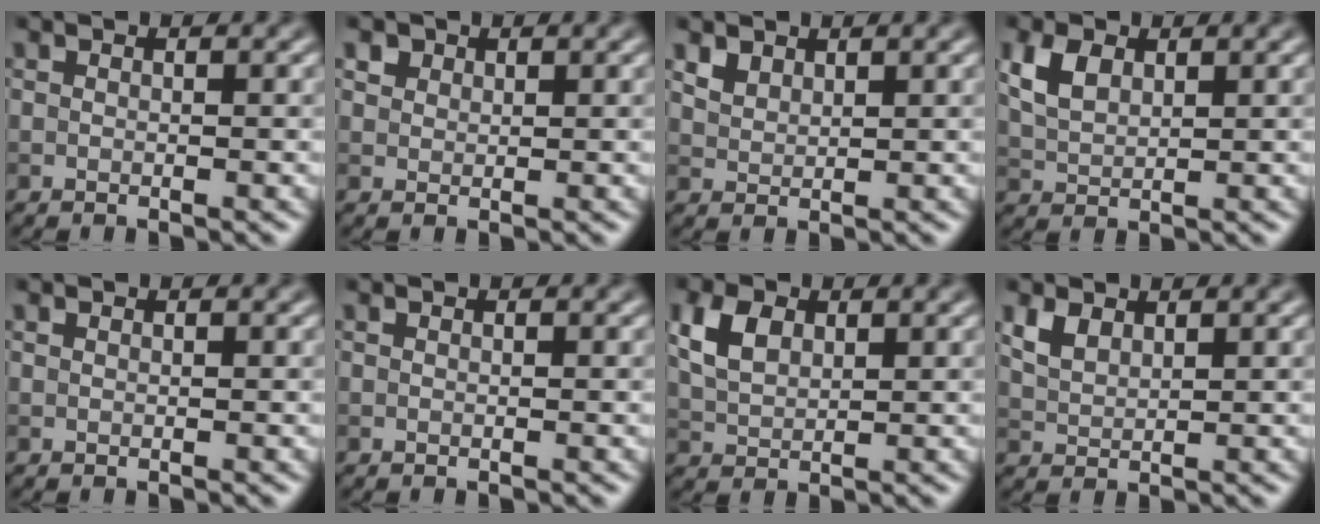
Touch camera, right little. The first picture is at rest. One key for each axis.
{"total": 1.6, "fx": 1.1, "fy": 1.1, "fz": 0.4, "tx": -0.009, "ty": -0.004, "tz": 0.020}
{"total": 1.8, "fx": 1.4, "fy": 1.0, "fz": 0.5, "tx": -0.019, "ty": -0.003, "tz": 0.032}
{"total": 3.4, "fx": 1.5, "fy": 2.1, "fz": 2.2, "tx": -0.055, "ty": 0.004, "tz": 0.031}
{"total": 0.0}
{"total": 0.0}
{"total": 3.8, "fx": 1.5, "fy": 2.4, "fz": 2.5, "tx": -0.061, "ty": 0.005, "tz": 0.028}
{"total": 2.2, "fx": 1.4, "fy": 1.2, "fz": 1.2, "tx": -0.032, "ty": 0.000, "tz": 0.033}